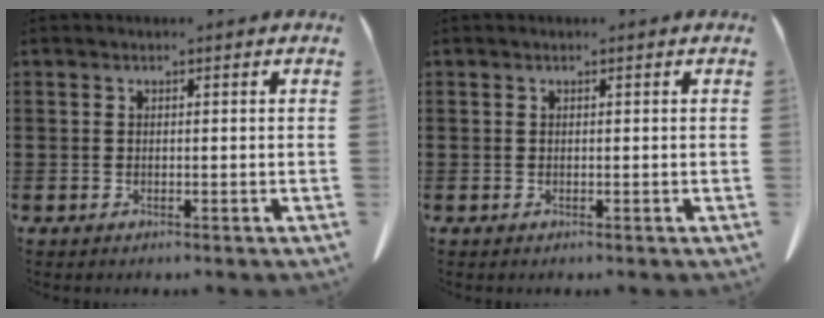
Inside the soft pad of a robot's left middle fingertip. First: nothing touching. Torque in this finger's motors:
{"motor_torque": [-0.06, 0.07, 0.00, -0.01]}